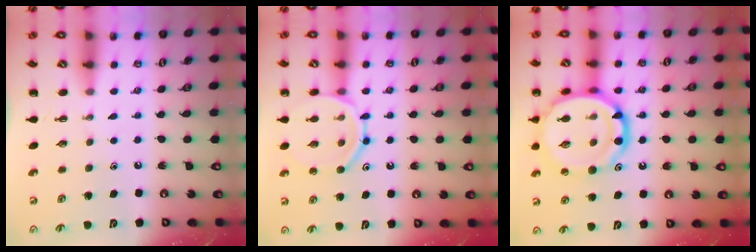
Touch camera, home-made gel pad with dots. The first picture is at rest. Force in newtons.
{"total": 14.2, "press": 14.2, "slide": 1.3}
{"total": 20.0, "press": 19.8, "slide": 2.5}